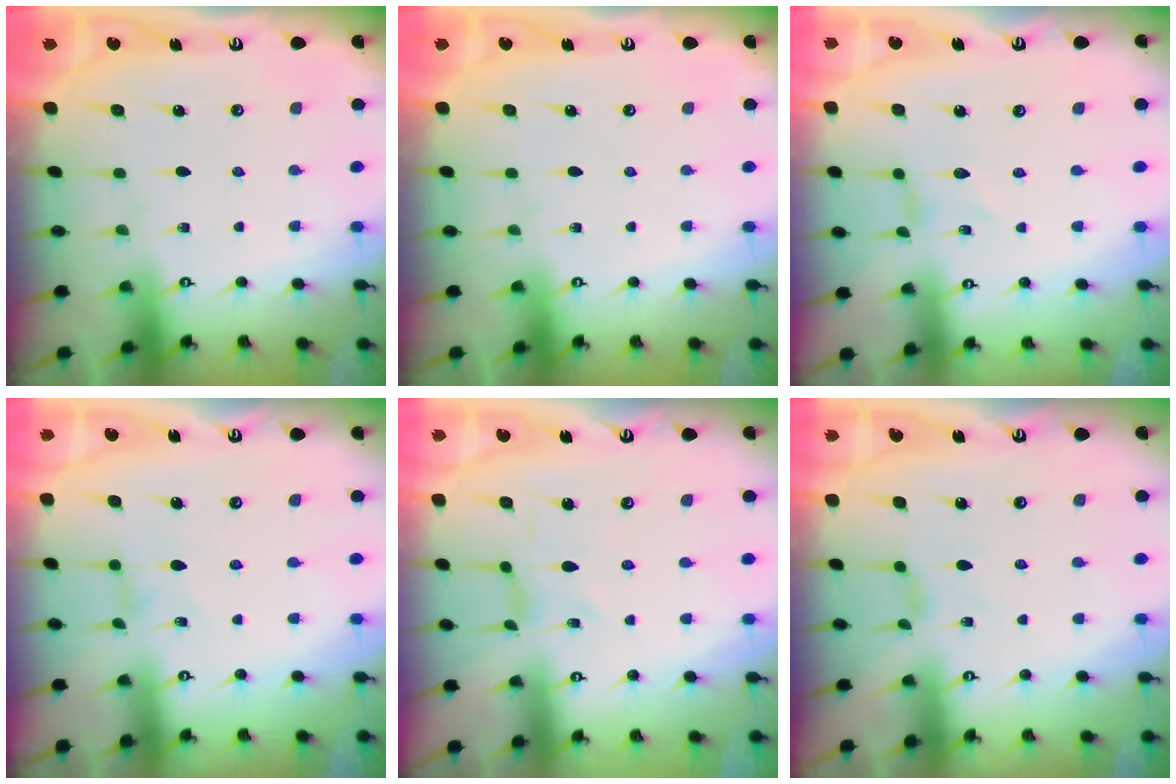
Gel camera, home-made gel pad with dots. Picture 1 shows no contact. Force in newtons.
{"total": 0.0}
{"total": 0.0}
{"total": 0.9, "press": 0.8, "slide": 0.3}
{"total": 0.0}
{"total": 1.8, "press": 1.8, "slide": 0.4}